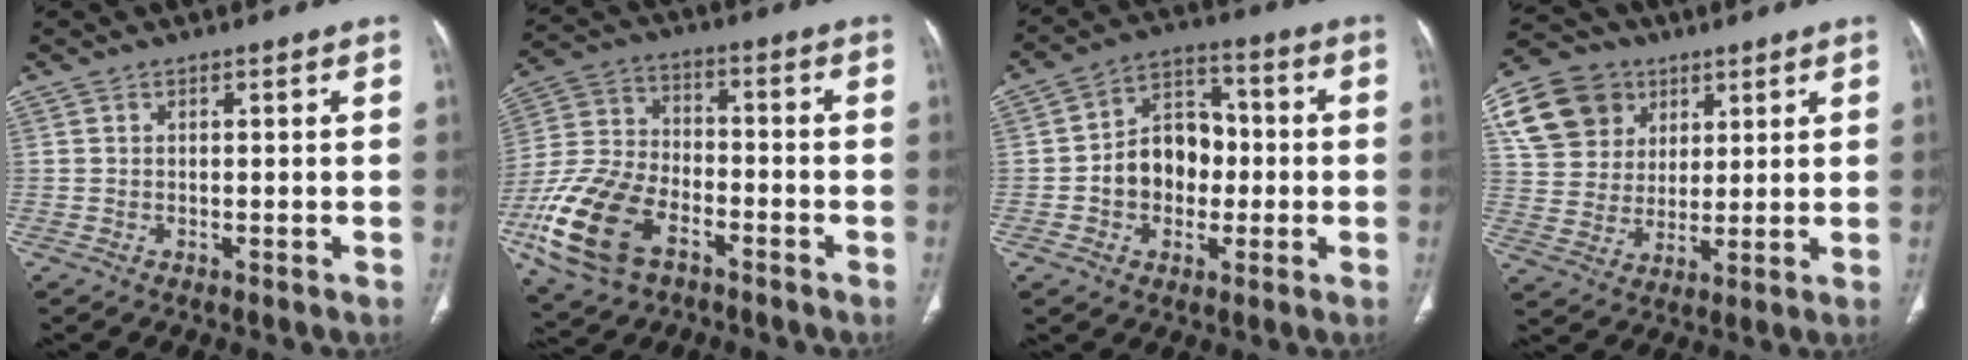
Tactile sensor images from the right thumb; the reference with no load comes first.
{"total": 18.2, "force": [-8.4, 10.8, 12.0], "torque": [-0.253, 0.031, -0.156]}
{"total": 11.8, "force": [-1.3, 9.1, 7.4], "torque": [-0.074, 0.034, -0.027]}
{"total": 14.9, "force": [6.4, 12.2, 5.5], "torque": [-0.080, -0.001, 0.118]}